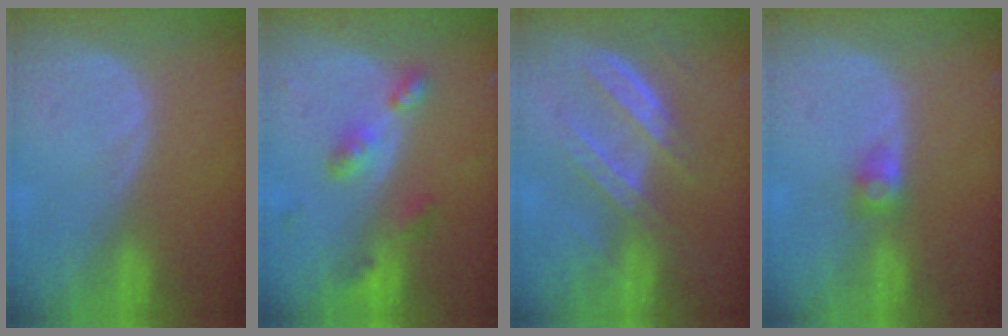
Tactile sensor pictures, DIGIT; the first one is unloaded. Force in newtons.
{"total": 5.2, "press": 5.1, "slide": 0.7}
{"total": 6.8, "press": 6.4, "slide": 2.3}
{"total": 2.6, "press": 2.3, "slide": 1.0}